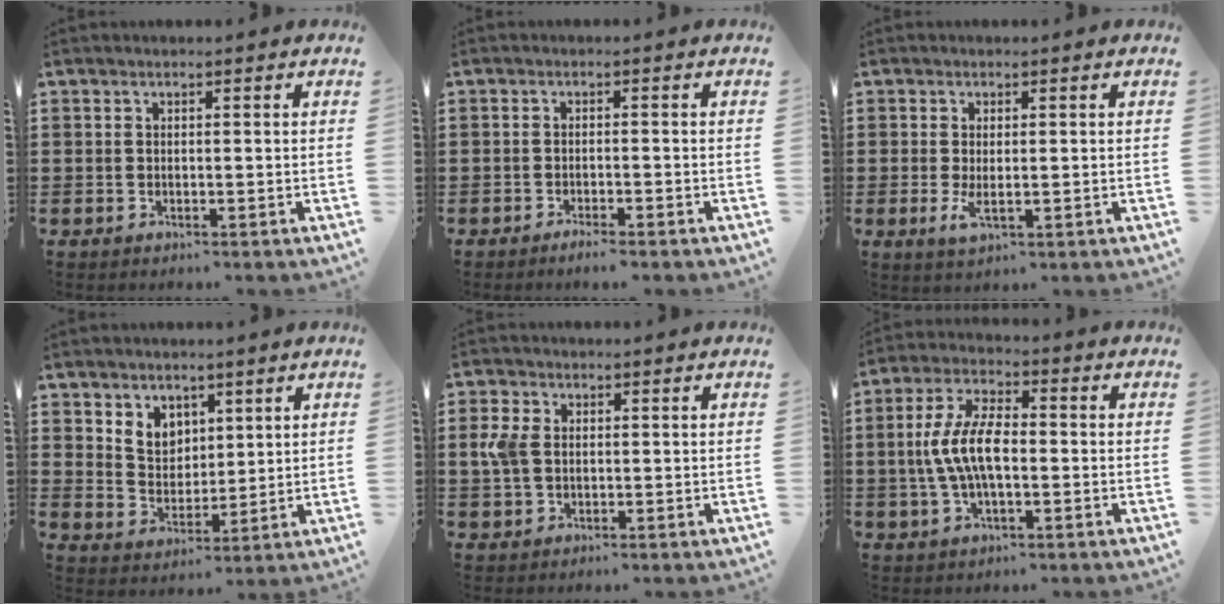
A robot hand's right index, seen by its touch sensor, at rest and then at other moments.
{"total": 1.5, "force": [-1.4, 0.0, 0.6], "torque": [-0.012, -0.001, -0.026]}
{"total": 2.7, "force": [-0.1, 1.1, 2.4], "torque": [-0.060, -0.004, -0.006]}
{"total": 5.3, "force": [3.5, 3.9, 0.7], "torque": [-0.036, 0.003, 0.066]}
{"total": 3.9, "force": [0.4, 2.8, 2.7], "torque": [-0.083, 0.001, -0.001]}
{"total": 8.9, "force": [-0.7, 3.9, 8.0], "torque": [-0.184, -0.003, -0.022]}